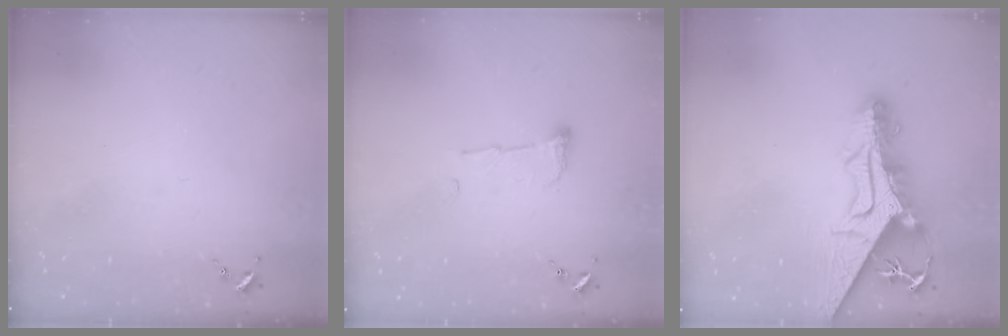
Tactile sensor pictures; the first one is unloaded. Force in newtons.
{"total": 6.1, "press": 6.1, "slide": 0.8}
{"total": 17.8, "press": 17.7, "slide": 1.8}